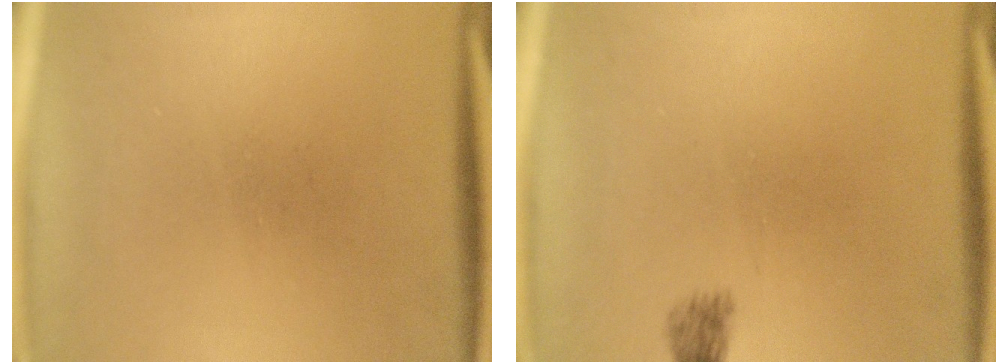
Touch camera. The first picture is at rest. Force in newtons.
{"total": 1.8}